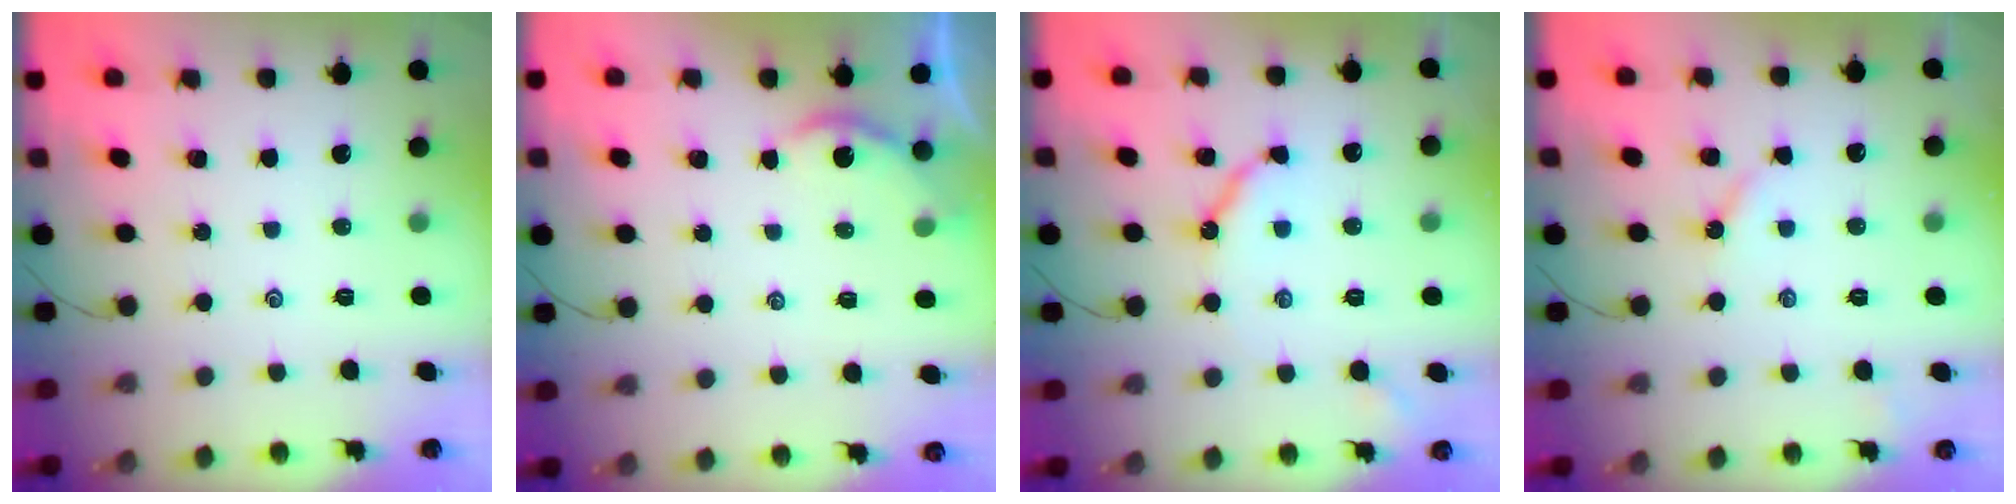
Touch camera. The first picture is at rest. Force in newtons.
{"total": 2.3, "press": 2.3, "slide": 0.3}
{"total": 8.1, "press": 8.0, "slide": 0.8}
{"total": 3.0, "press": 3.0, "slide": 0.3}